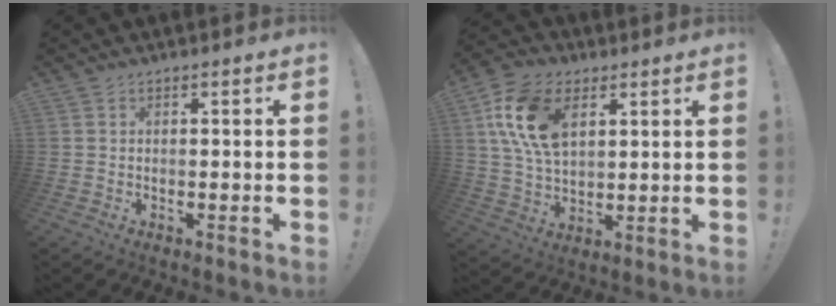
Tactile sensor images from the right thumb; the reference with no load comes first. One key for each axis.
{"total": 16.7, "fx": 6.1, "fy": 10.6, "fz": 11.4, "tx": -0.223, "ty": -0.007, "tz": 0.113}